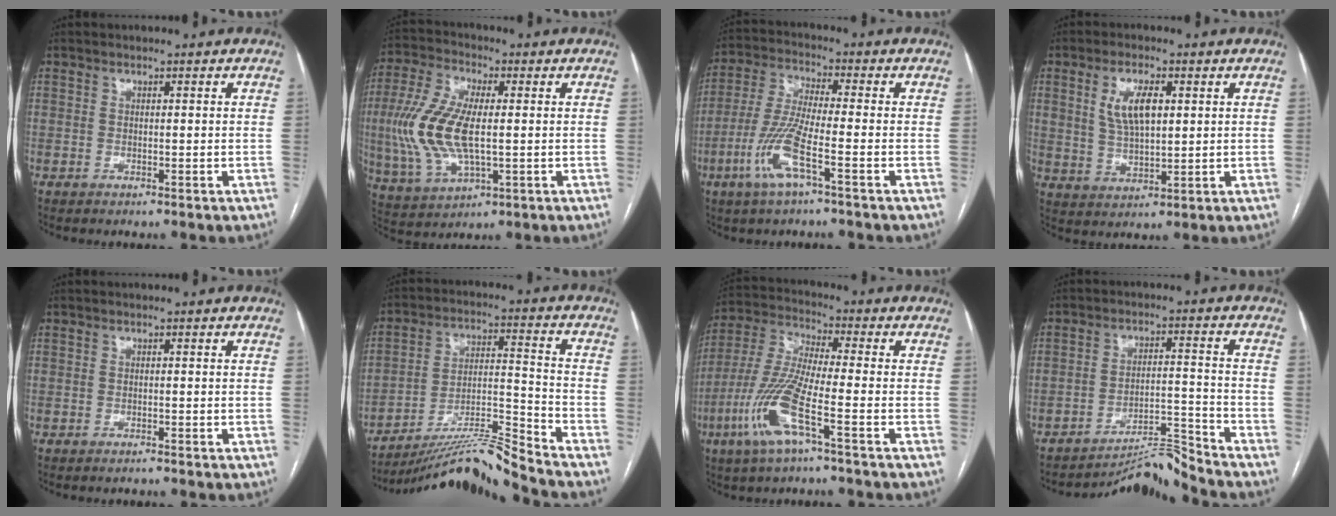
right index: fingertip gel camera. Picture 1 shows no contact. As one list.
[{"total": 13.4, "force": [-0.3, 5.2, 12.3], "torque": [-0.289, 0.000, -0.002]}, {"total": 9.7, "force": [-4.0, 0.7, 8.8], "torque": [-0.194, -0.005, -0.086]}, {"total": 7.2, "force": [2.3, 2.9, 6.2], "torque": [-0.126, 0.005, 0.049]}, {"total": 0.6, "force": [-0.5, -0.1, 0.2], "torque": [-0.006, -0.001, -0.009]}, {"total": 12.9, "force": [-12.0, -3.3, 3.6], "torque": [-0.055, 0.017, -0.214]}, {"total": 12.3, "force": [-5.0, 1.0, 11.2], "torque": [-0.251, -0.009, -0.105]}, {"total": 7.5, "force": [-6.8, -3.0, -1.0], "torque": [0.013, 0.016, -0.116]}]